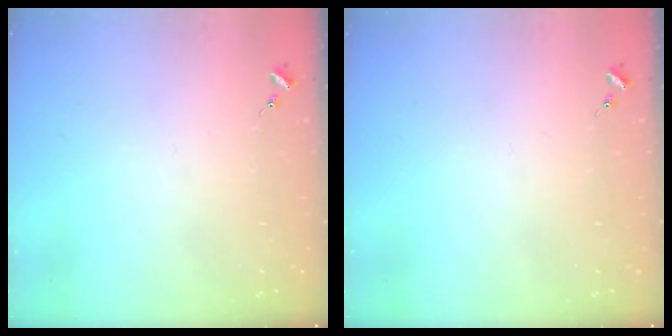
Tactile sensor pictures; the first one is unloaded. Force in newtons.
{"total": 0.0}